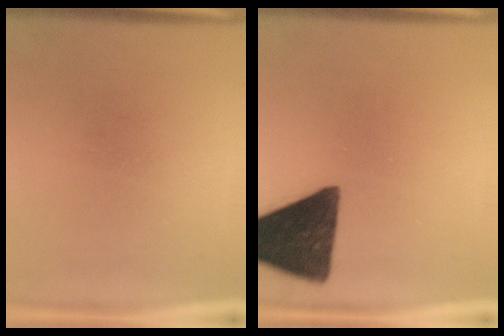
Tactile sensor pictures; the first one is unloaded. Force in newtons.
{"total": 15.0}